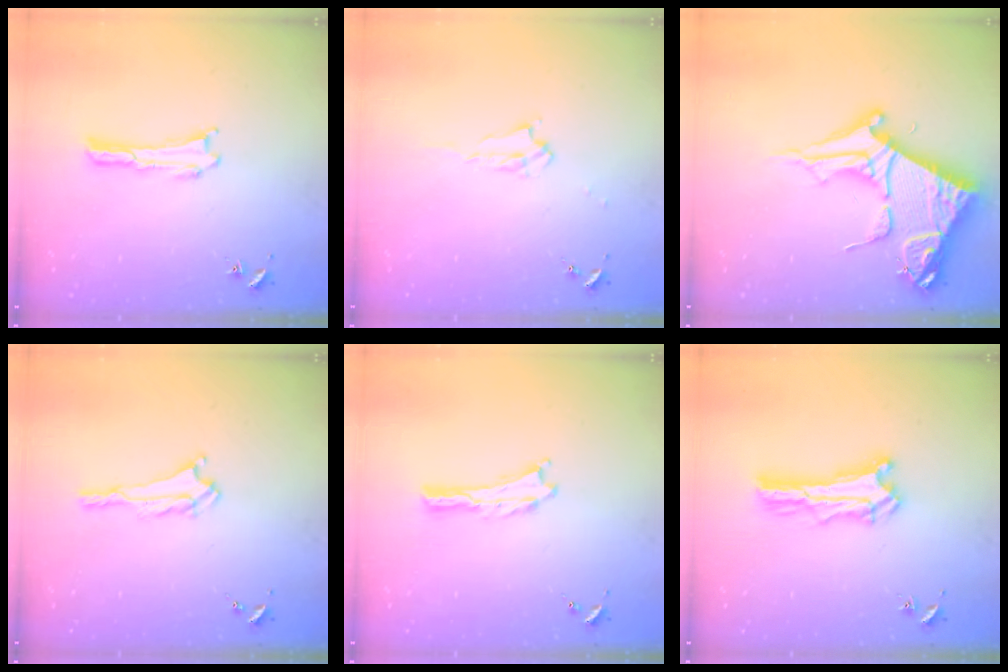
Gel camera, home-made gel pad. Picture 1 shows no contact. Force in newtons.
{"total": 1.7, "press": 1.6, "slide": 0.2}
{"total": 10.4, "press": 10.4, "slide": 1.1}
{"total": 1.9, "press": 1.9, "slide": 0.4}
{"total": 0.0}
{"total": 1.5, "press": 1.5, "slide": 0.2}